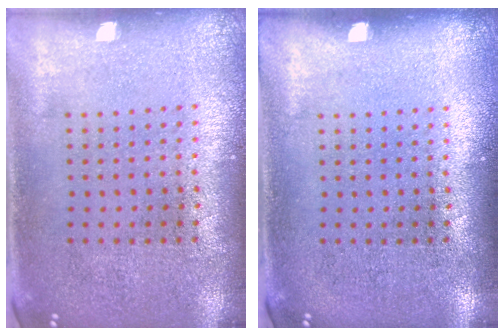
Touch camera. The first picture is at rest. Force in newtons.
{"total": 0.0}